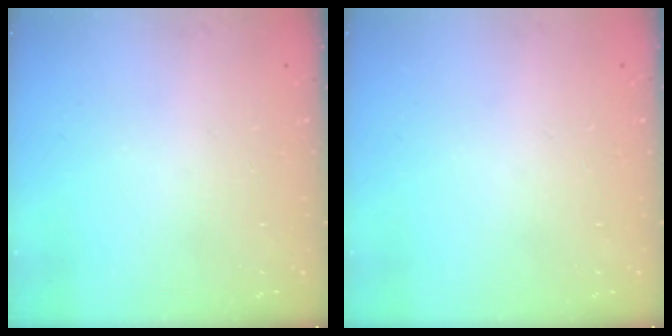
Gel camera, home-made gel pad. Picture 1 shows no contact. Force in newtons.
{"total": 0.0}